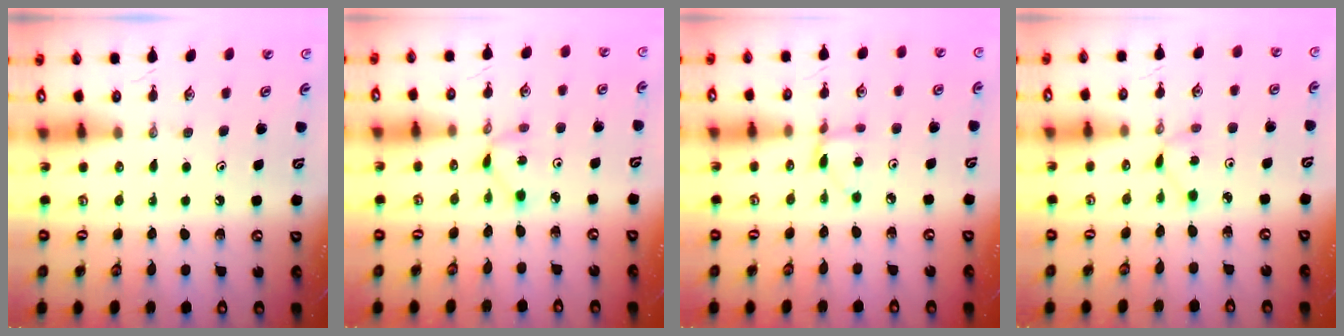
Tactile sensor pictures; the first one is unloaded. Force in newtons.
{"total": 2.1, "press": 2.1, "slide": 0.3}
{"total": 3.5, "press": 3.5, "slide": 0.4}
{"total": 1.5, "press": 1.5, "slide": 0.2}